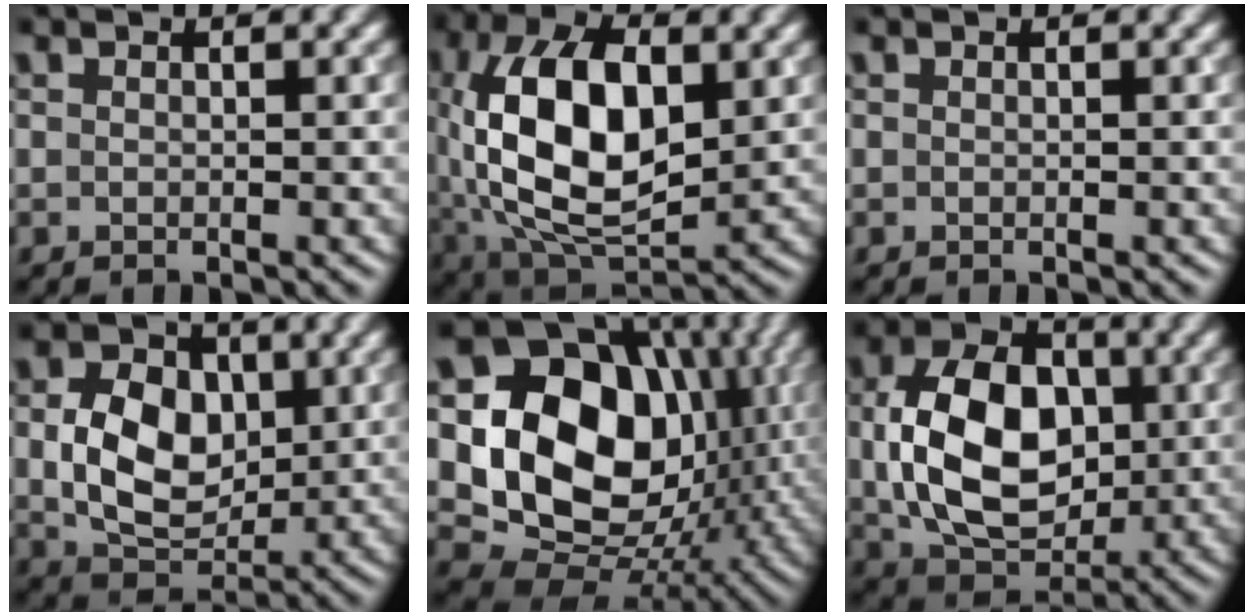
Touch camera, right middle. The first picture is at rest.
{"total": 12.8, "force": [0.8, 6.9, 10.7], "torque": [-0.205, 0.005, 0.012]}
{"total": 0.0}
{"total": 7.1, "force": [0.5, 5.2, 4.9], "torque": [-0.092, -0.004, 0.011]}
{"total": 16.5, "force": [2.0, 12.9, 10.1], "torque": [-0.186, -0.013, 0.039]}
{"total": 11.0, "force": [0.2, 7.7, 7.8], "torque": [-0.161, -0.002, 0.009]}